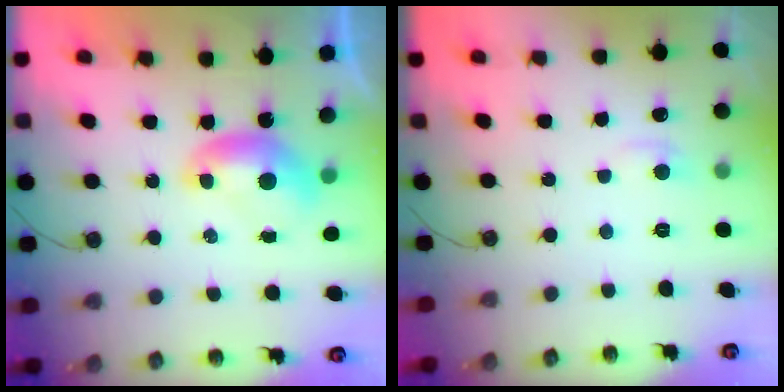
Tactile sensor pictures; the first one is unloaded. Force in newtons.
{"total": 0.9, "press": 0.3, "slide": 0.8}